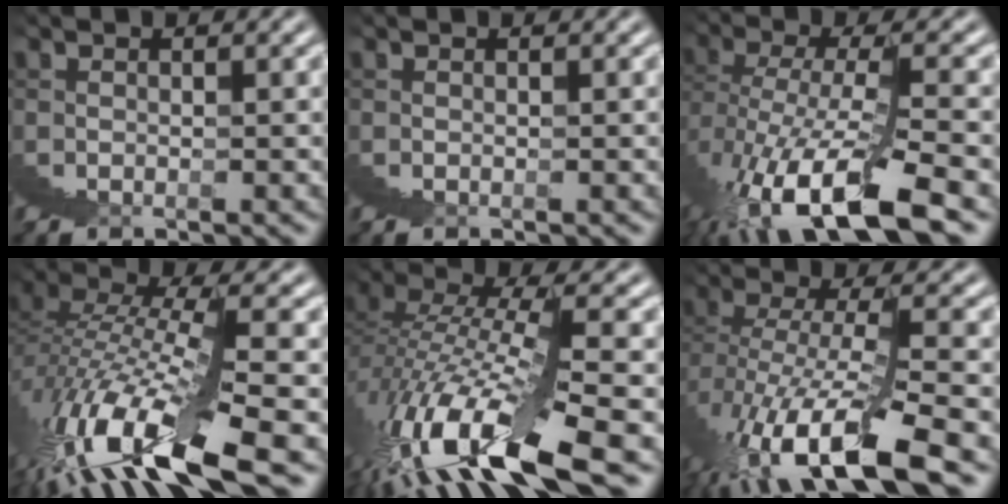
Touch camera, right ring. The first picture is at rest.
{"total": 0.0}
{"total": 5.4, "force": [-1.9, 0.5, 5.0], "torque": [-0.086, -0.006, -0.022]}
{"total": 6.8, "force": [2.0, 1.1, 6.4], "torque": [-0.097, 0.020, 0.028]}
{"total": 6.6, "force": [0.7, 1.3, 6.4], "torque": [-0.105, 0.006, 0.013]}
{"total": 5.9, "force": [-2.6, 0.4, 5.3], "torque": [-0.097, -0.007, -0.032]}